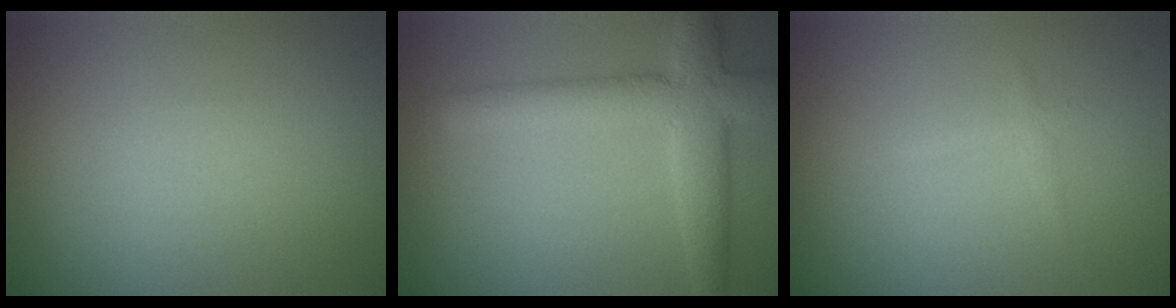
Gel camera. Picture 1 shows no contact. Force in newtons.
{"total": 5.5, "press": 5.5, "slide": 0.3}
{"total": 0.8, "press": 0.8, "slide": 0.1}